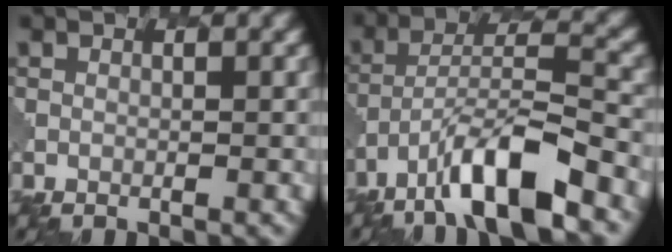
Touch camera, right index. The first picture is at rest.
{"total": 8.7, "force": [-5.6, 2.2, 6.3], "torque": [-0.107, 0.011, -0.099]}